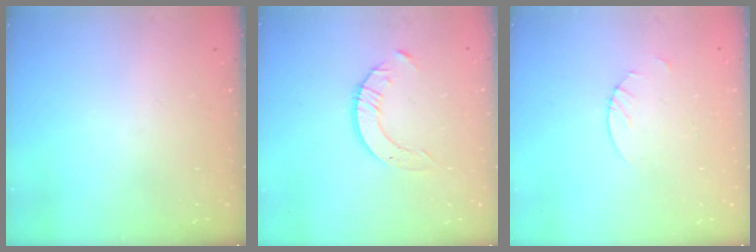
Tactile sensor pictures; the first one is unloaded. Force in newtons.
{"total": 4.2, "press": 4.2, "slide": 0.5}
{"total": 1.8, "press": 1.8, "slide": 0.2}